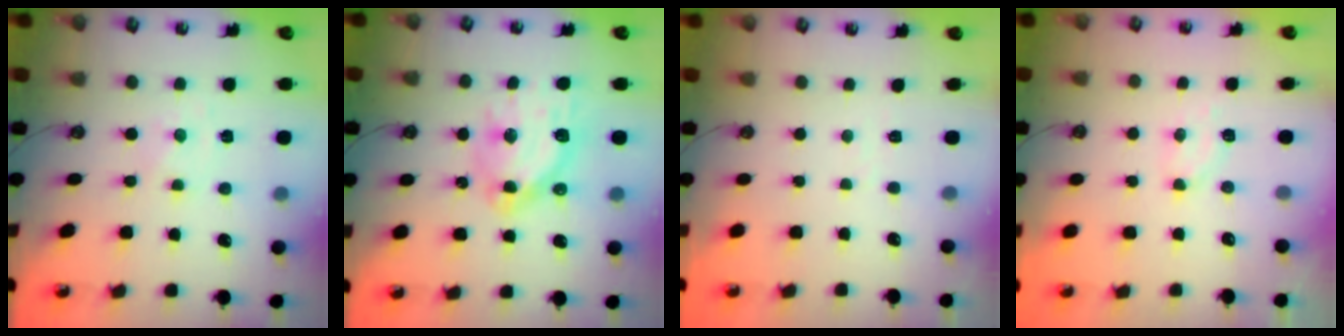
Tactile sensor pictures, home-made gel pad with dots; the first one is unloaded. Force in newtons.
{"total": 14.7, "press": 14.6, "slide": 1.6}
{"total": 2.3, "press": 2.2, "slide": 0.4}
{"total": 6.0, "press": 5.9, "slide": 1.0}